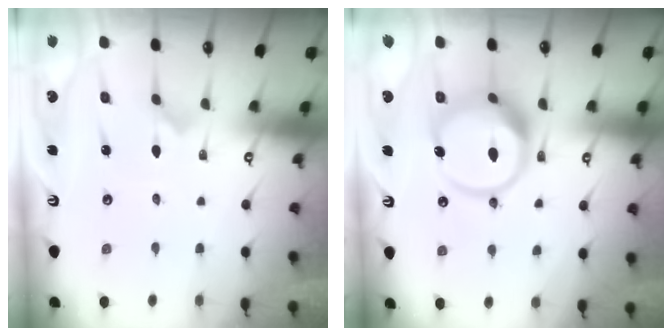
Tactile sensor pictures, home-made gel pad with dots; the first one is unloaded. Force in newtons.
{"total": 14.7, "press": 14.6, "slide": 1.9}